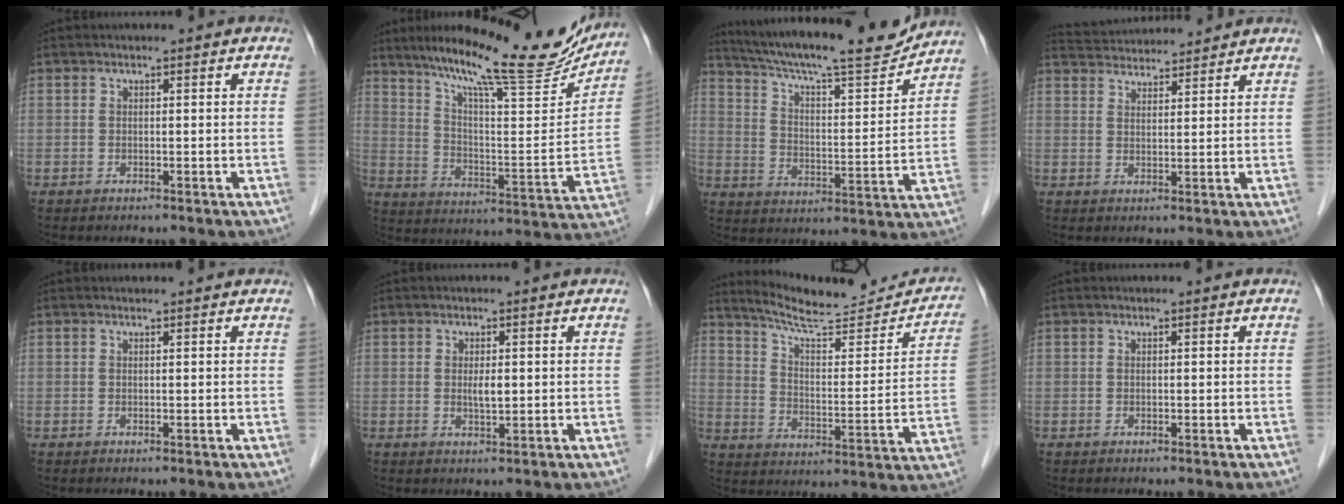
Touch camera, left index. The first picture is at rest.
{"total": 22.3, "force": [18.6, 2.6, 12.0], "torque": [-0.194, -0.018, 0.269]}
{"total": 19.5, "force": [17.7, 1.3, 7.9], "torque": [-0.140, -0.012, 0.265]}
{"total": 8.5, "force": [8.4, 0.6, 1.4], "torque": [-0.033, 0.033, 0.131]}
{"total": 1.1, "force": [1.1, -0.1, 0.2], "torque": [-0.008, 0.006, 0.016]}
{"total": 1.8, "force": [0.3, 0.5, 1.7], "torque": [-0.033, -0.003, 0.007]}
{"total": 18.6, "force": [17.2, 2.4, 6.5], "torque": [-0.092, -0.031, 0.239]}
{"total": 0.0}